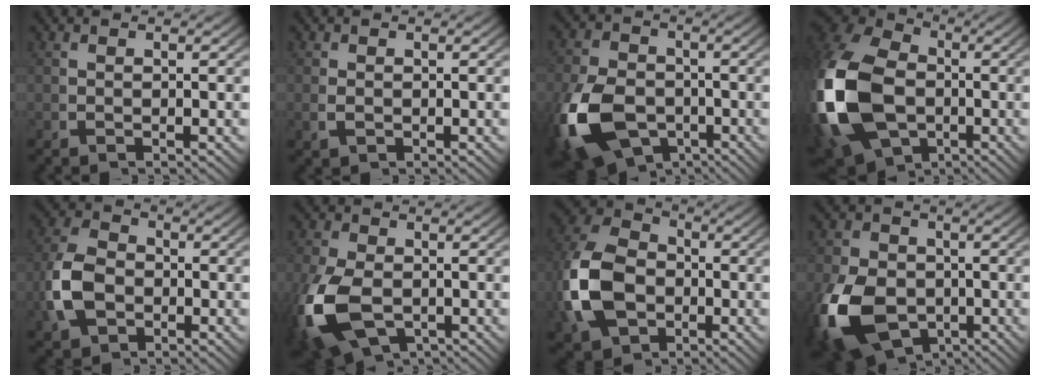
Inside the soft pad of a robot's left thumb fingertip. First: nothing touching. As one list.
[{"total": 1.2, "force": [-0.1, 1.0, 0.6], "torque": [-0.022, -0.011, 0.005]}, {"total": 11.0, "force": [-3.8, 7.8, 6.7], "torque": [-0.143, -0.045, -0.049]}, {"total": 17.1, "force": [-1.5, 12.5, 11.6], "torque": [-0.274, -0.042, -0.008]}, {"total": 7.4, "force": [-1.2, 5.5, 4.7], "torque": [-0.119, -0.020, -0.012]}, {"total": 9.2, "force": [-2.9, 6.2, 6.2], "torque": [-0.156, -0.043, -0.028]}, {"total": 13.4, "force": [-1.3, 10.2, 8.6], "torque": [-0.208, -0.032, -0.009]}, {"total": 12.4, "force": [-4.1, 9.0, 7.5], "torque": [-0.164, -0.057, -0.046]}]